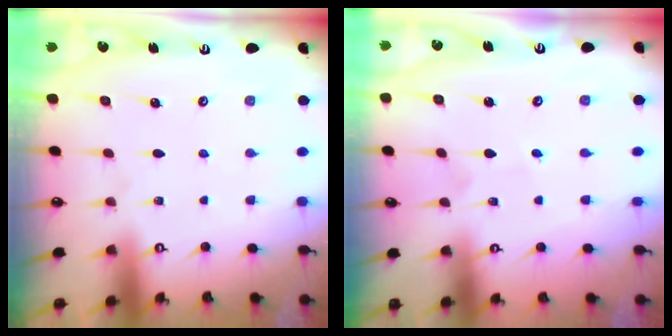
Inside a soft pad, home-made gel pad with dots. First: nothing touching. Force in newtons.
{"total": 1.6, "press": 1.6, "slide": 0.1}